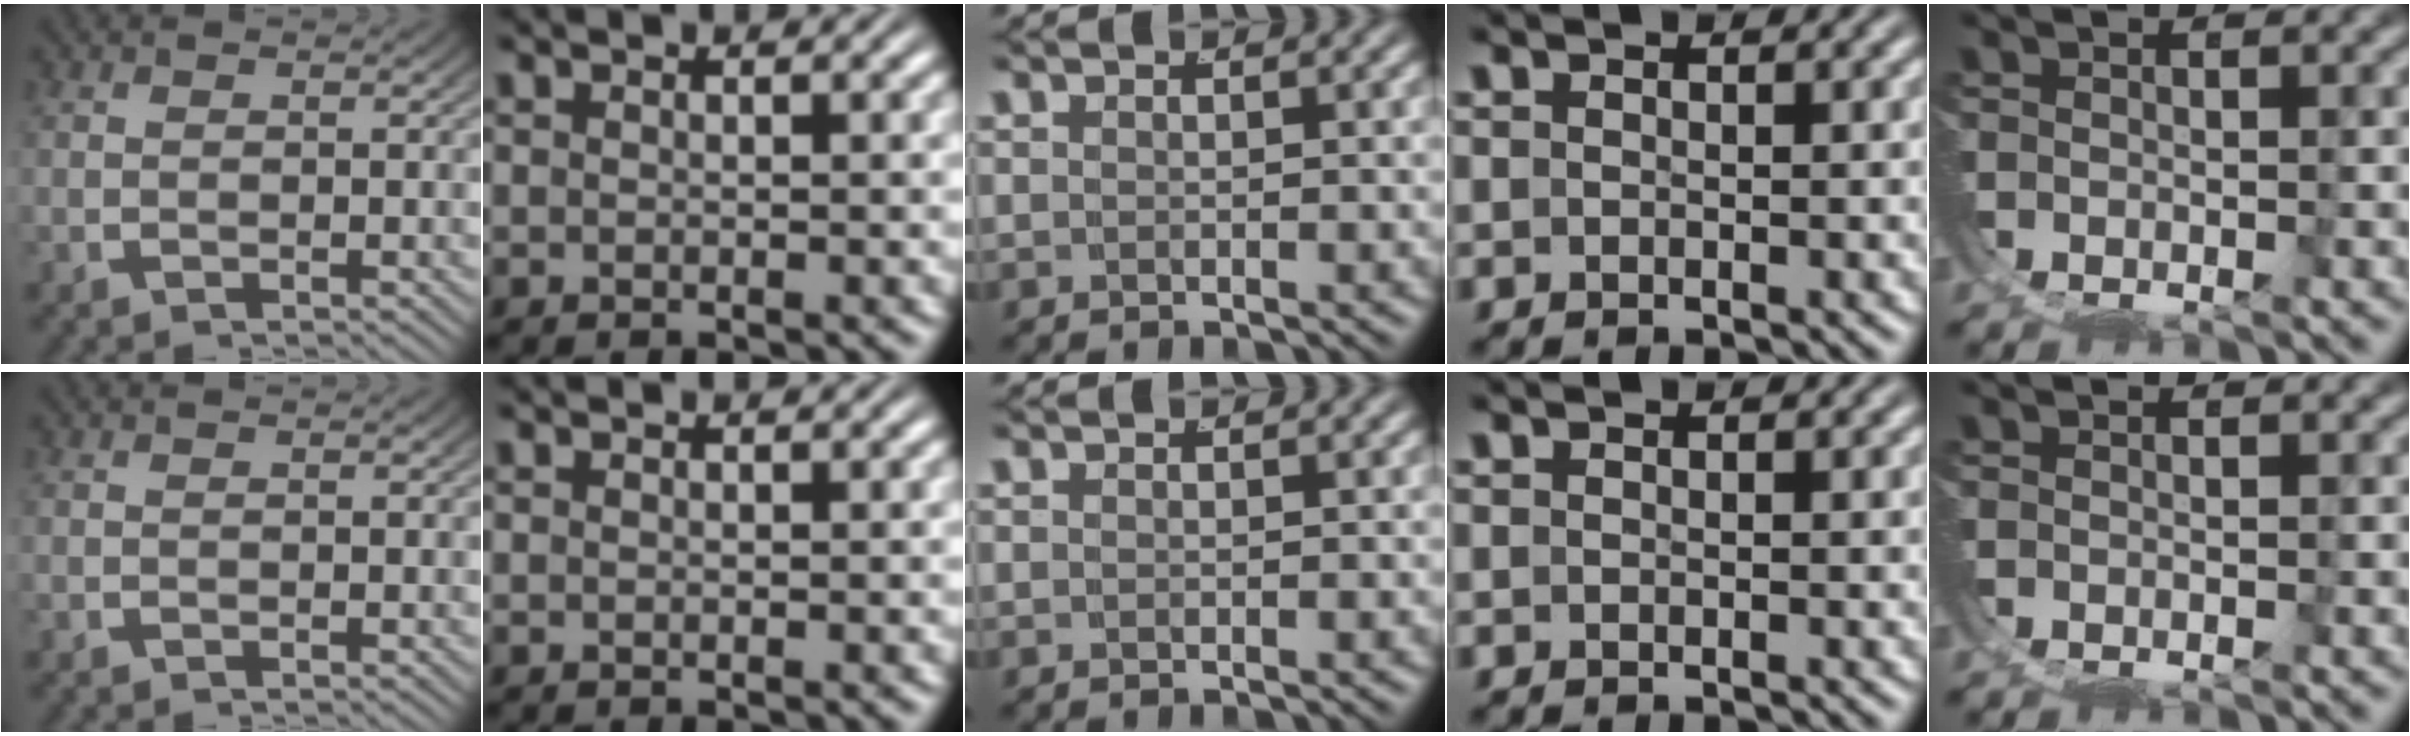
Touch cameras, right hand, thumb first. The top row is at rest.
{}